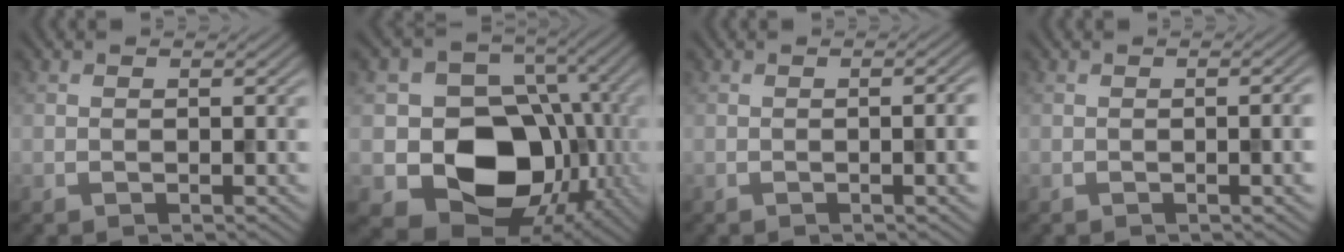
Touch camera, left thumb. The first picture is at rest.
{"total": 15.3, "force": [-3.1, 12.0, 8.9], "torque": [-0.144, -0.029, -0.061]}
{"total": 4.6, "force": [-0.5, 1.4, 4.3], "torque": [-0.054, -0.003, -0.004]}
{"total": 3.8, "force": [-0.3, 1.0, 3.6], "torque": [-0.046, 0.002, -0.004]}